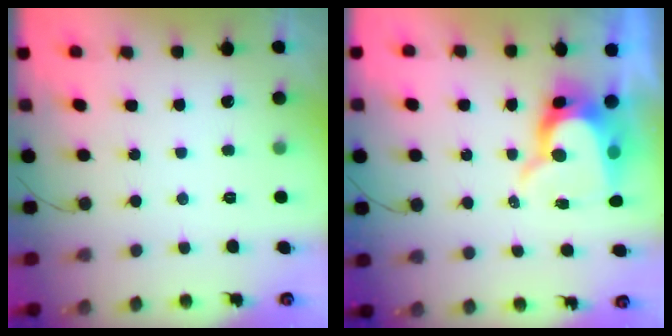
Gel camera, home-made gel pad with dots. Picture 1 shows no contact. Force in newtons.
{"total": 10.5, "press": 10.5, "slide": 1.0}